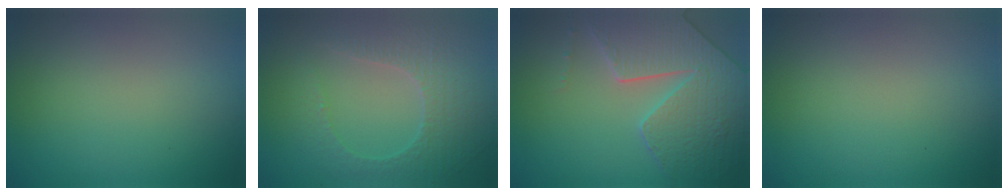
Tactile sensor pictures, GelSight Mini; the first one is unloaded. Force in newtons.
{"total": 4.5, "press": 3.3, "slide": 3.1}
{"total": 7.3, "press": 6.0, "slide": 4.2}
{"total": 0.0}